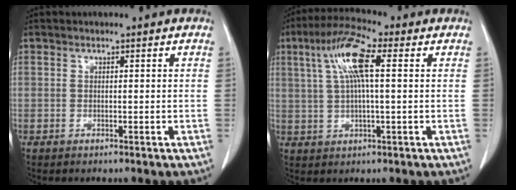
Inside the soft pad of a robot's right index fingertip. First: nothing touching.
{"total": 9.2, "force": [2.7, 1.4, 8.6], "torque": [-0.176, 0.020, 0.050]}